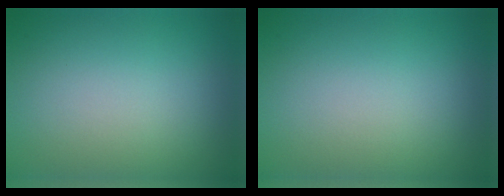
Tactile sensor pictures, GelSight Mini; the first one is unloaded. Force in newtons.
{"total": 0.0}